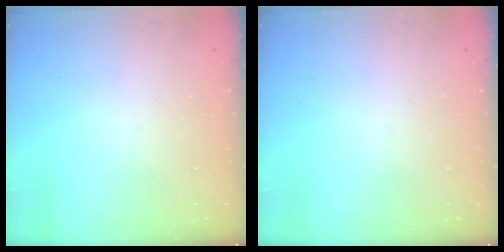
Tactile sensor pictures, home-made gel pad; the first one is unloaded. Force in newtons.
{"total": 0.0}